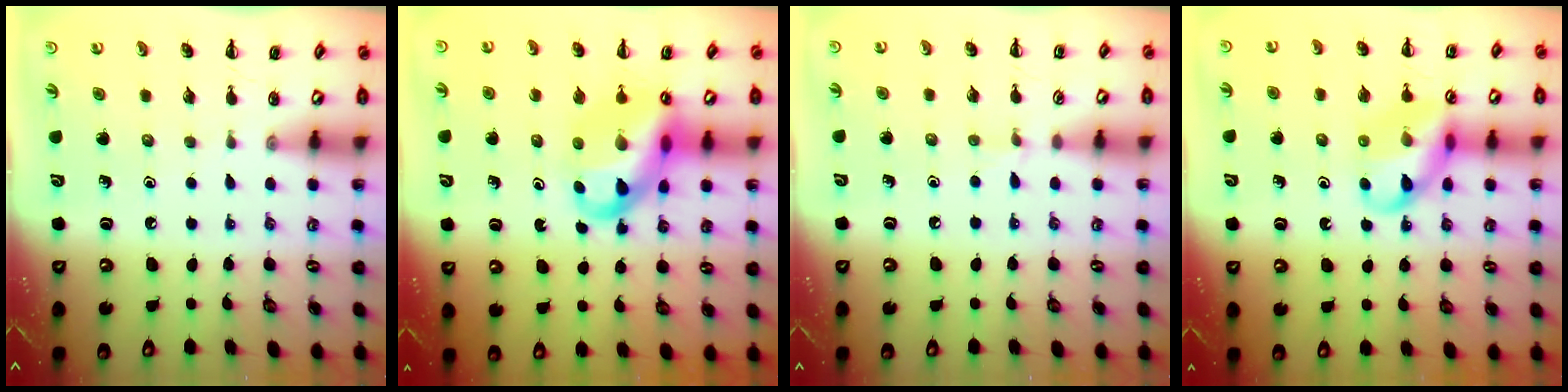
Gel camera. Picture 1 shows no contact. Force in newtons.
{"total": 14.5, "press": 14.0, "slide": 3.7}
{"total": 3.8, "press": 3.6, "slide": 1.1}
{"total": 12.6, "press": 12.5, "slide": 1.6}